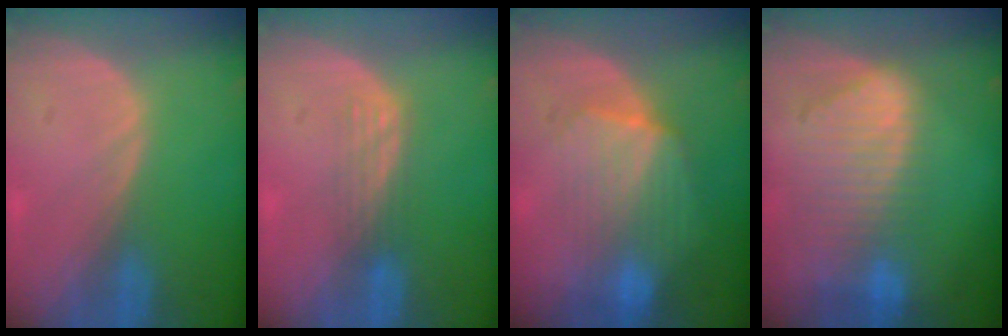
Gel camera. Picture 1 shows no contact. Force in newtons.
{"total": 2.9, "press": 2.6, "slide": 1.4}
{"total": 7.2, "press": 7.1, "slide": 0.4}
{"total": 9.5, "press": 8.2, "slide": 4.8}